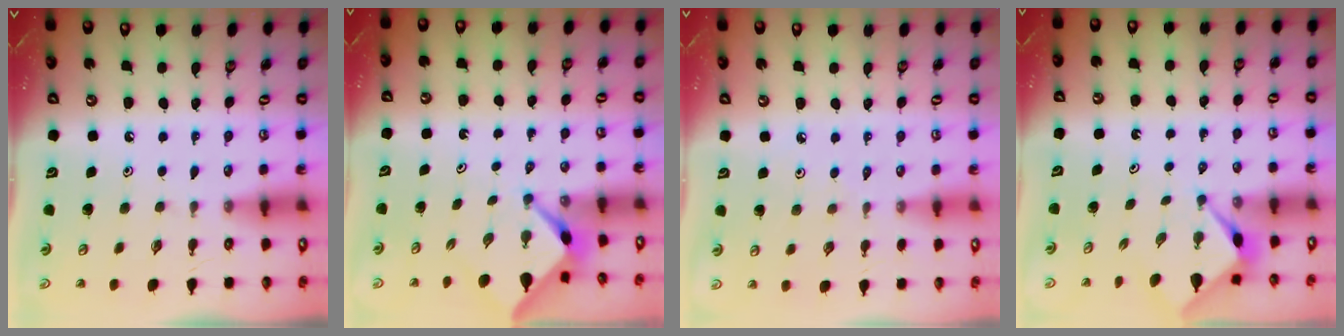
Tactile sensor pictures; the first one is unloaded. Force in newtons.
{"total": 2.6, "press": 2.6, "slide": 0.3}
{"total": 1.9, "press": 1.8, "slide": 0.5}
{"total": 3.0, "press": 3.0, "slide": 0.3}